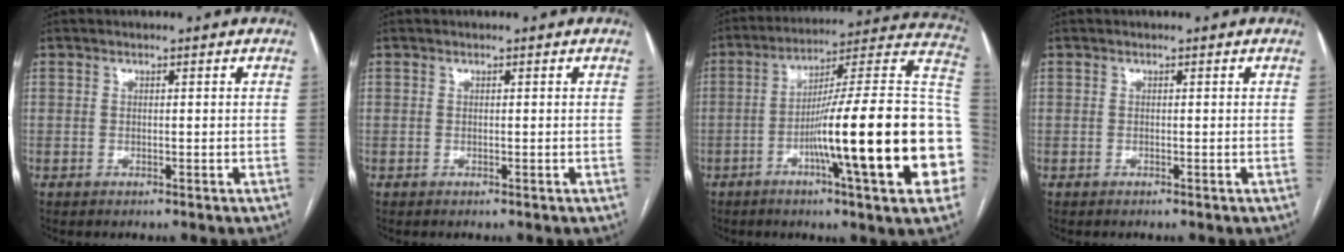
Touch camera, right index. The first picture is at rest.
{"total": 0.0}
{"total": 26.9, "force": [-6.2, 1.3, 26.1], "torque": [-0.282, 0.011, -0.100]}
{"total": 0.0}